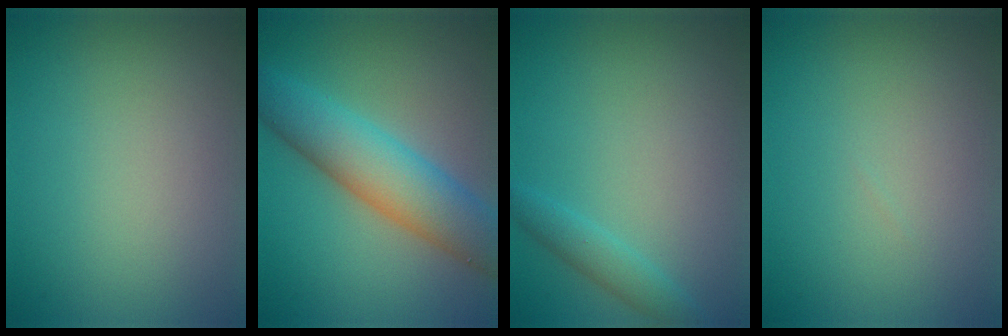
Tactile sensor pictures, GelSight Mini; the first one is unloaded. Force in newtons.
{"total": 7.9, "press": 7.9, "slide": 0.3}
{"total": 1.9, "press": 1.9, "slide": 0.1}
{"total": 0.0}